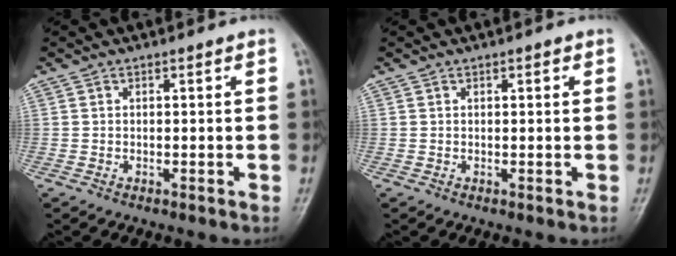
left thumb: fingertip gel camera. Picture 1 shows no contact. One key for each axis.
{"total": 0.8, "fx": 0.4, "fy": 0.3, "fz": 0.6, "tx": -0.007, "ty": 0.001, "tz": 0.004}